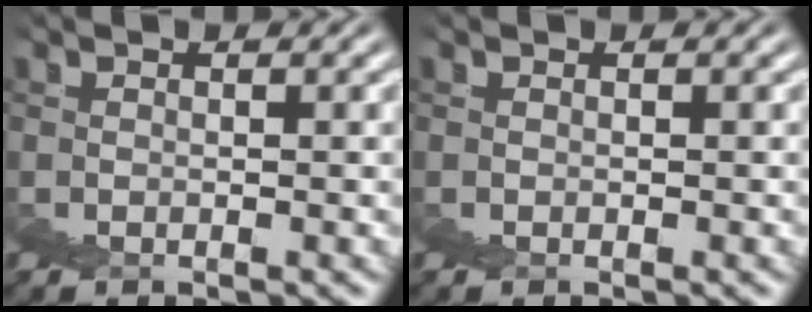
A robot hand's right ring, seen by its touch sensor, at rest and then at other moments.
{"total": 0.0}